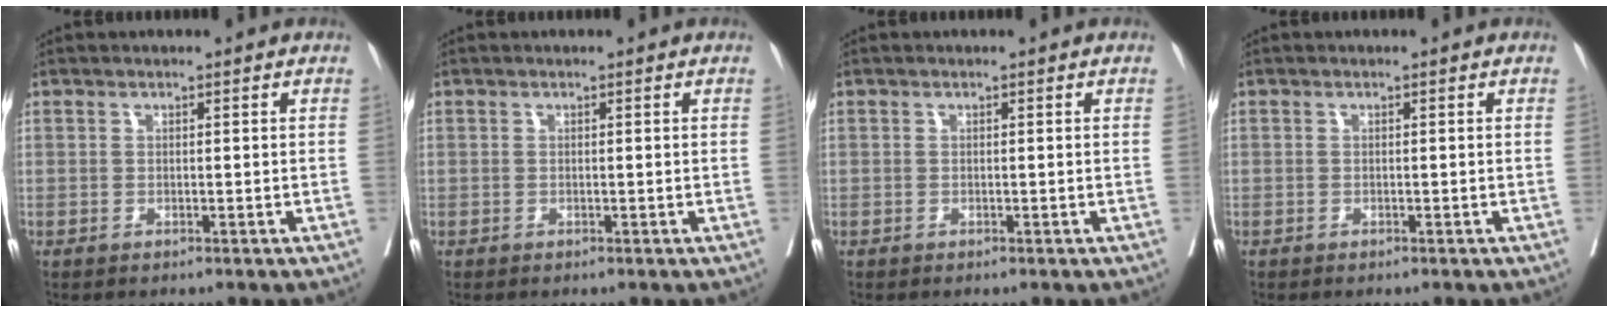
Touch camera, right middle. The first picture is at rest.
{"total": 0.0}
{"total": 0.0}
{"total": 0.0}